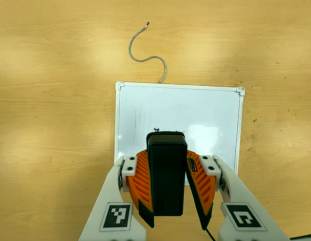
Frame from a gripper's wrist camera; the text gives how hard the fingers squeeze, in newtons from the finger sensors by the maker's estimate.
{"total": 8.0, "left": 7.4, "right": 8.7}